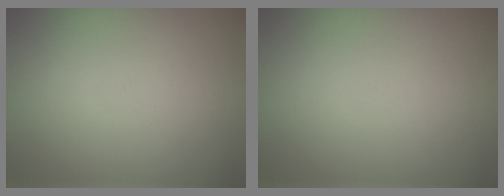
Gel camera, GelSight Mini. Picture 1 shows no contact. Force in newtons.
{"total": 0.0}